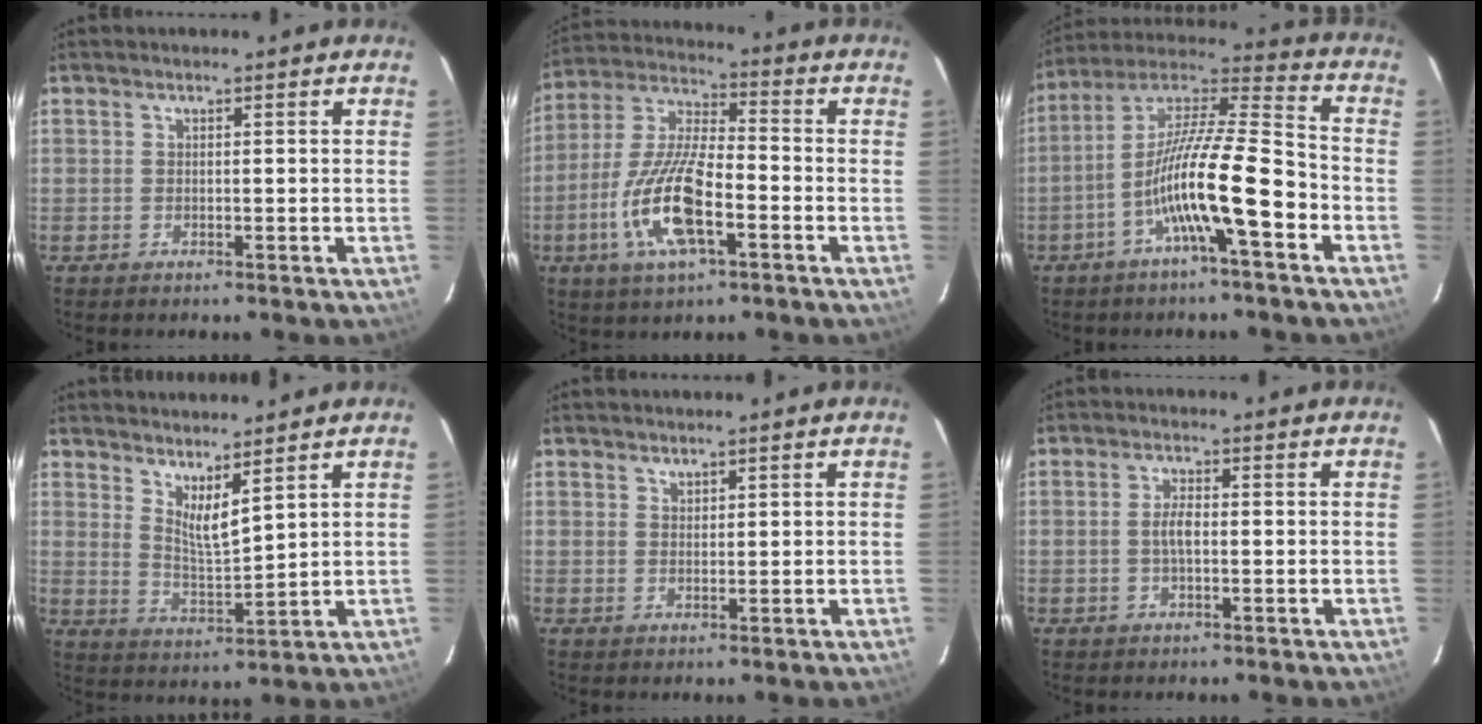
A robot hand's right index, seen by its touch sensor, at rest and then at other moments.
{"total": 15.0, "force": [-5.6, 4.8, 13.0], "torque": [-0.278, -0.011, -0.109]}
{"total": 15.7, "force": [-6.5, 1.6, 14.2], "torque": [-0.258, -0.004, -0.127]}
{"total": 6.3, "force": [4.8, 0.9, 4.0], "torque": [-0.068, -0.014, 0.086]}
{"total": 1.2, "force": [1.1, 0.5, 0.2], "torque": [-0.003, 0.002, 0.021]}
{"total": 2.7, "force": [-0.3, 0.9, 2.5], "torque": [-0.051, 0.004, -0.005]}